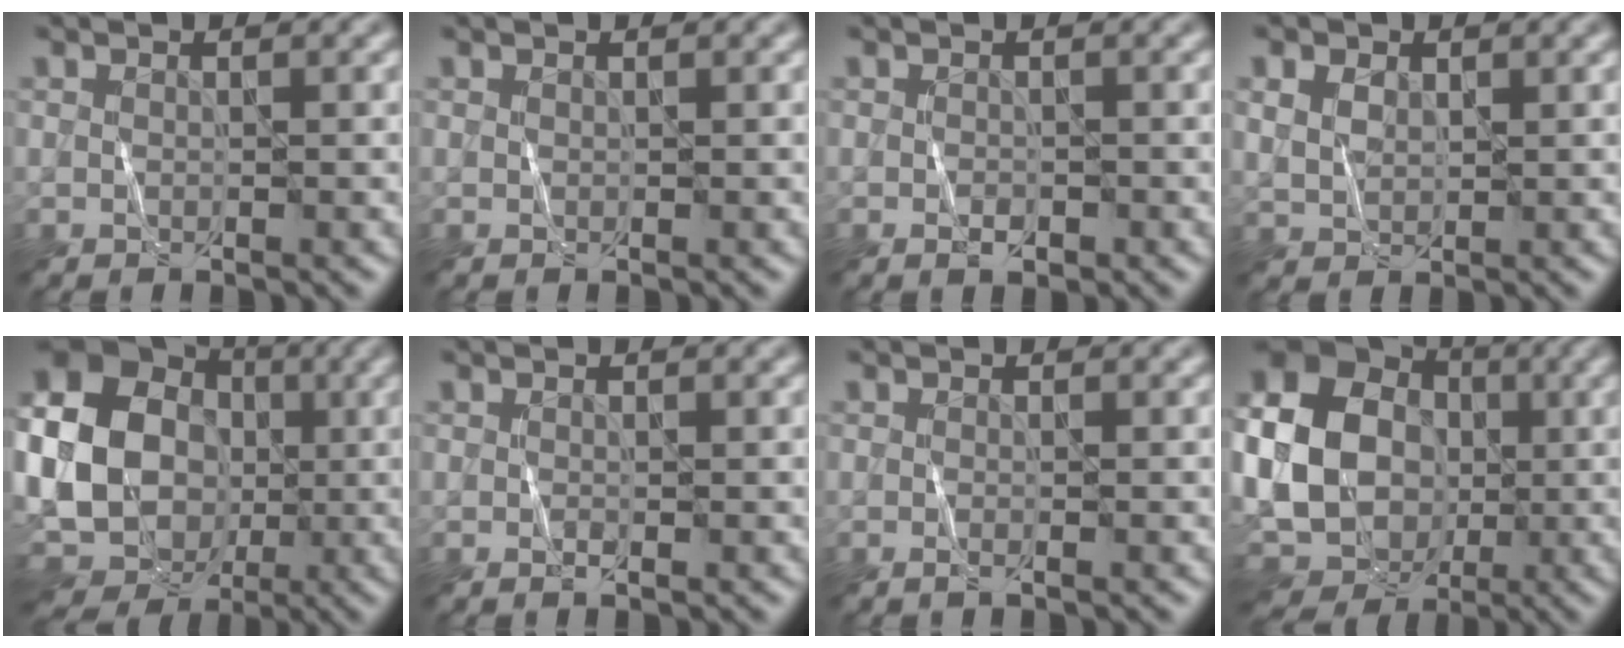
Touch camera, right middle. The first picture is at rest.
{"total": 0.0}
{"total": 1.0, "force": [-0.5, 0.5, 0.7], "torque": [-0.013, 0.001, -0.006]}
{"total": 2.1, "force": [1.0, 1.5, 1.1], "torque": [-0.029, 0.001, 0.019]}
{"total": 23.1, "force": [-0.1, 21.0, 9.7], "torque": [-0.243, 0.010, -0.052]}
{"total": 0.5, "force": [-0.1, 0.2, 0.5], "torque": [-0.012, -0.002, -0.001]}
{"total": 0.9, "force": [-0.2, 0.3, 0.8], "torque": [-0.013, -0.004, -0.005]}
{"total": 20.5, "force": [0.1, 18.2, 9.5], "torque": [-0.236, 0.012, -0.045]}